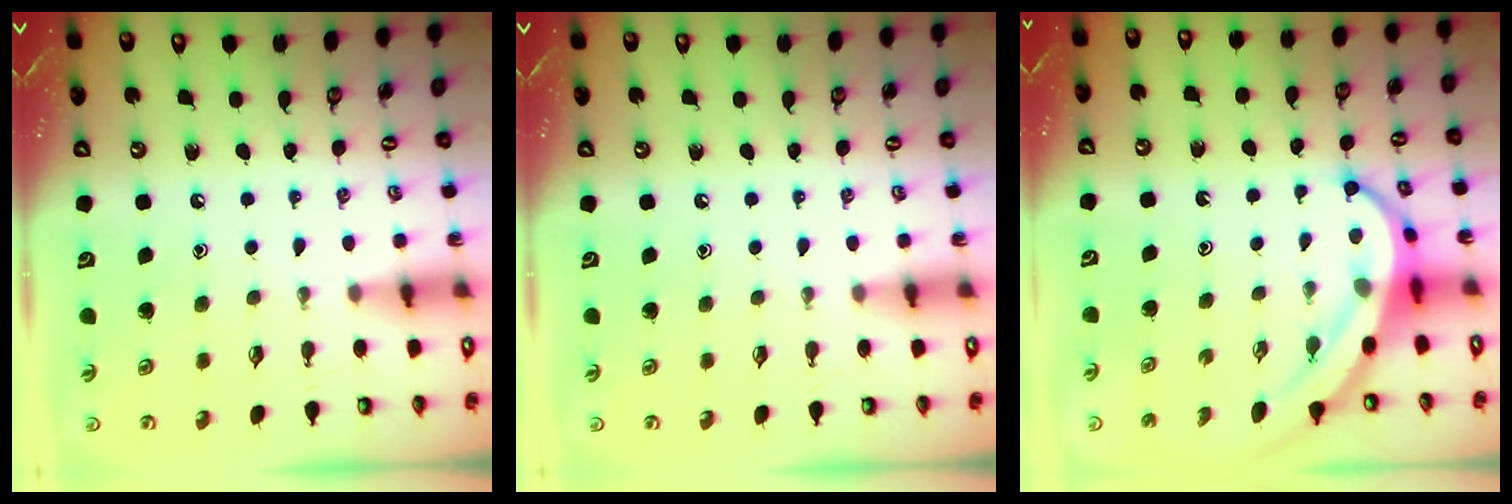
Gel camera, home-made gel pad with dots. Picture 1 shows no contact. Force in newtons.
{"total": 0.0}
{"total": 7.6, "press": 7.6, "slide": 0.8}